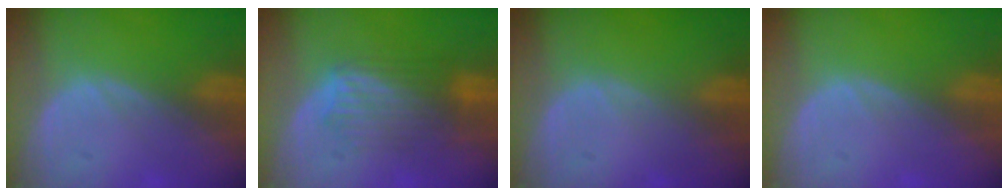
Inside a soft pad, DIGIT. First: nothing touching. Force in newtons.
{"total": 6.3, "press": 6.3, "slide": 0.6}
{"total": 0.0}
{"total": 0.0}